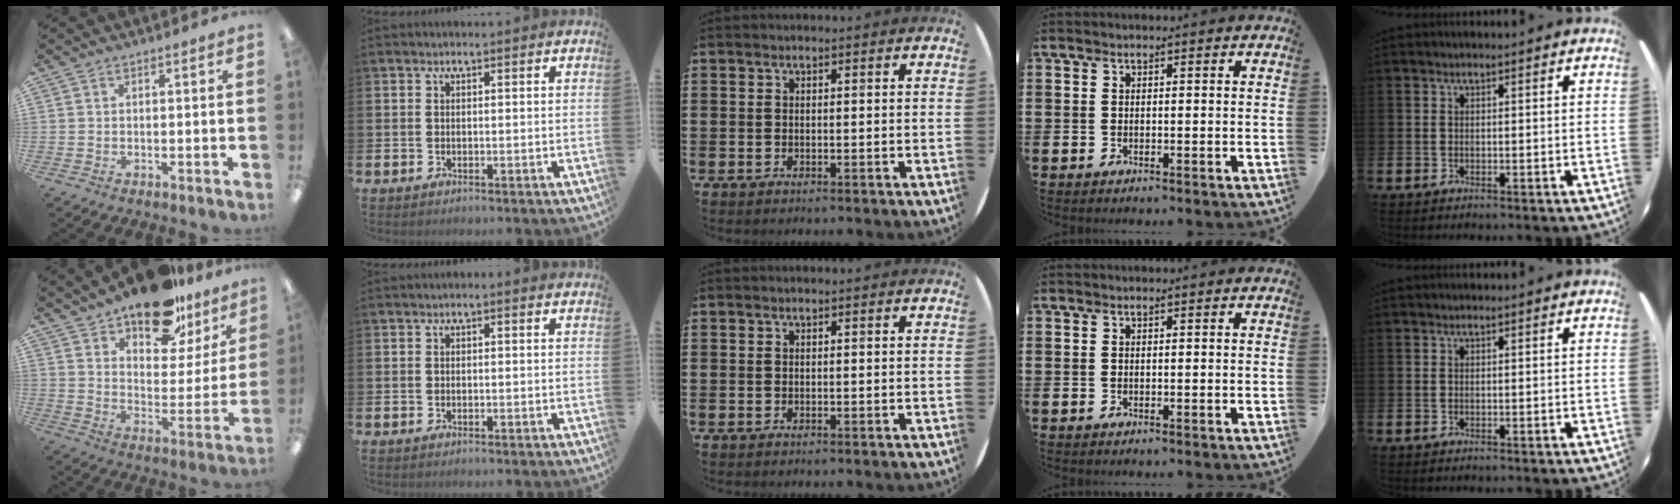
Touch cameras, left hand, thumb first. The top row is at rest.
{"thumb": {"total": 19.2, "force": [14.5, 8.7, 9.1], "torque": [-0.138, -0.089, 0.249]}, "index": {"total": 0.5, "force": [-0.4, 0.1, 0.4], "torque": [-0.006, -0.001, -0.008]}}